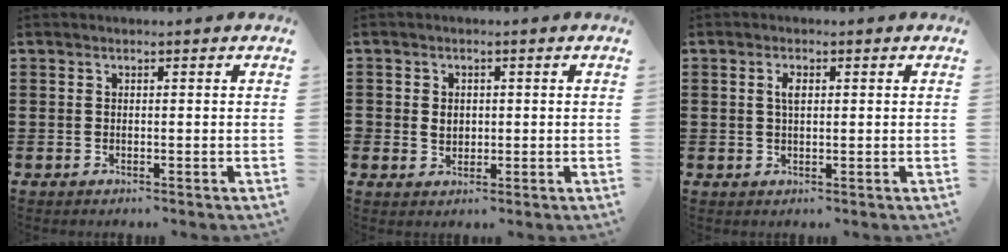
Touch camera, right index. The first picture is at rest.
{"total": 2.1, "force": [-0.2, 1.8, 1.0], "torque": [-0.024, 0.006, -0.006]}
{"total": 2.1, "force": [0.5, 0.9, 1.9], "torque": [-0.040, 0.006, 0.007]}